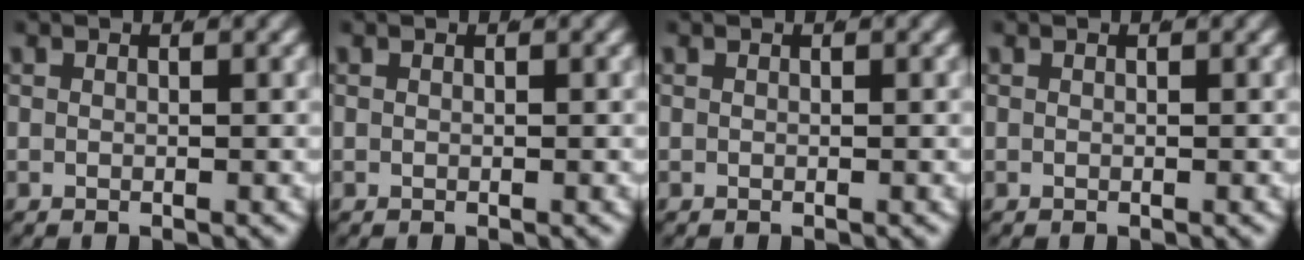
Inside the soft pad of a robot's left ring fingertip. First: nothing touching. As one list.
[{"total": 0.0}, {"total": 0.0}, {"total": 0.0}]